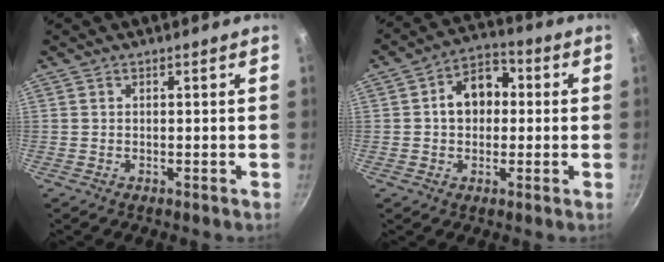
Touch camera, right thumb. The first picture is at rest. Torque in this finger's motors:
{"motor_torque": [0.53, 2.21, 0.98, 0.17, 0.07]}